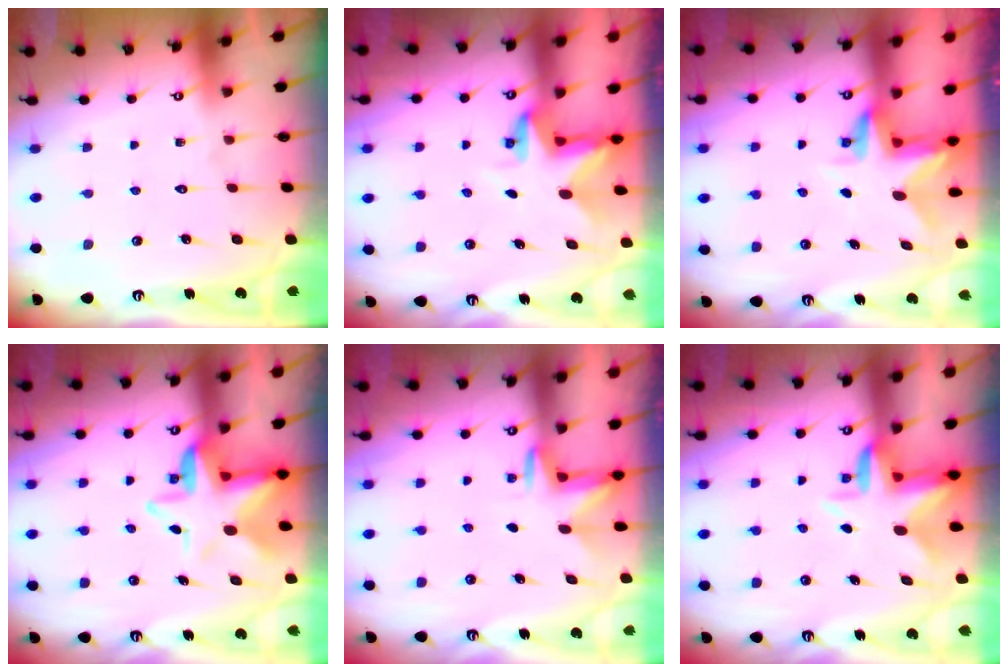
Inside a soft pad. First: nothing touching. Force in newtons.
{"total": 3.0, "press": 3.0, "slide": 0.1}
{"total": 3.5, "press": 3.5, "slide": 0.2}
{"total": 9.5, "press": 9.3, "slide": 1.8}
{"total": 3.1, "press": 3.1, "slide": 0.6}
{"total": 4.6, "press": 4.5, "slide": 0.9}